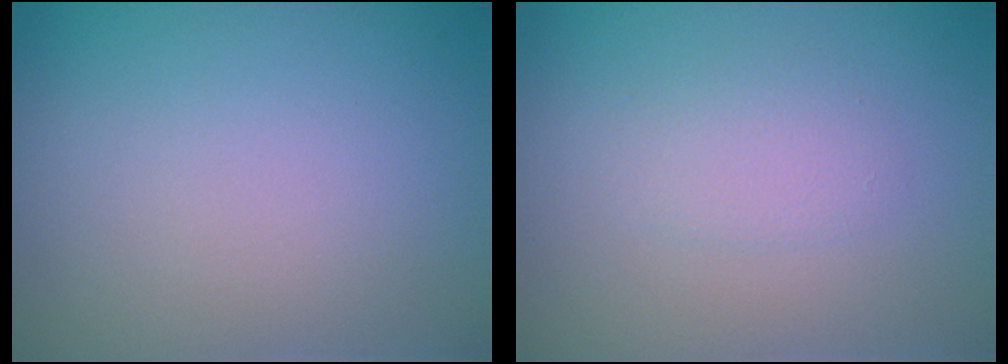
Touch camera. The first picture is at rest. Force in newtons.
{"total": 1.5, "press": 1.5, "slide": 0.1}